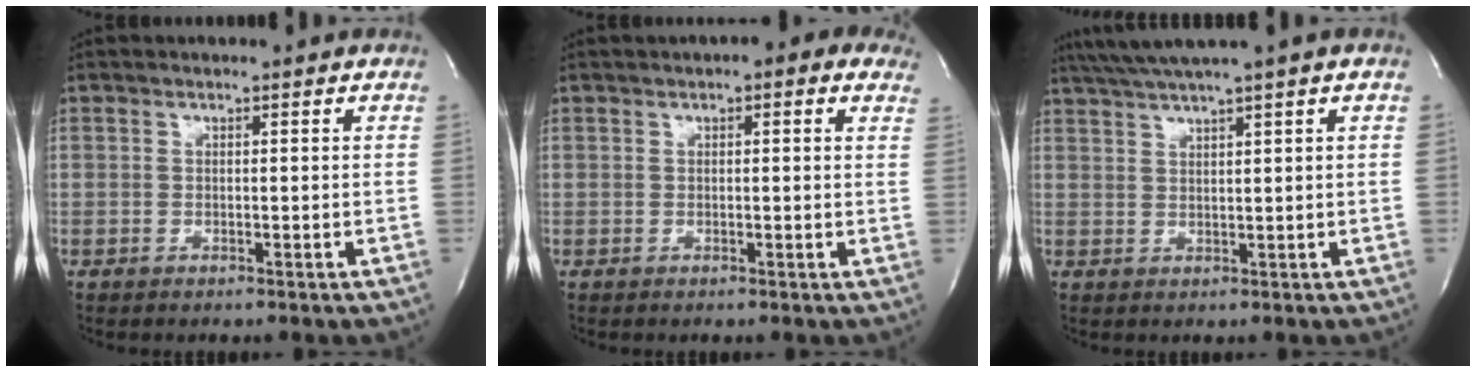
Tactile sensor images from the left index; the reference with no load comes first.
{"total": 4.7, "force": [2.9, 1.5, 3.5], "torque": [-0.032, 0.024, 0.028]}
{"total": 6.0, "force": [4.5, -1.3, 3.8], "torque": [-0.070, 0.020, 0.083]}